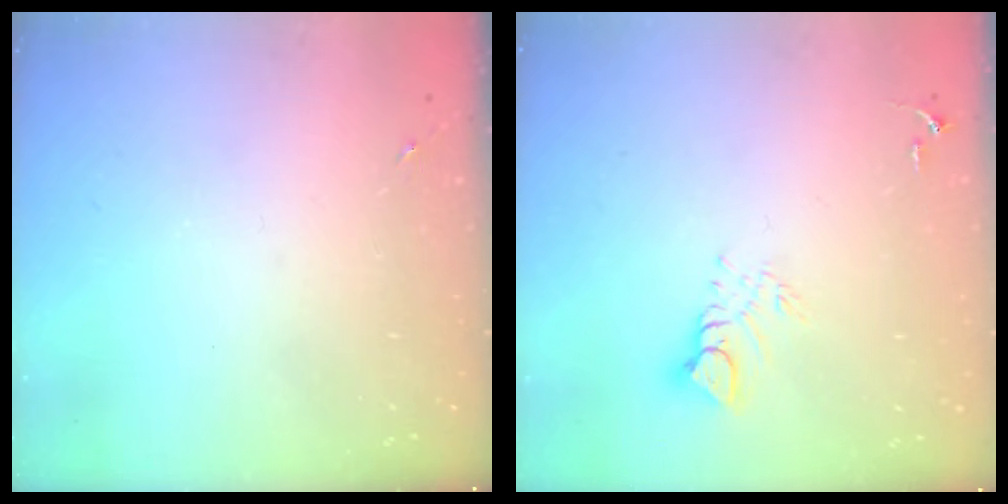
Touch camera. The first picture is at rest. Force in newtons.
{"total": 6.3, "press": 6.3, "slide": 0.7}